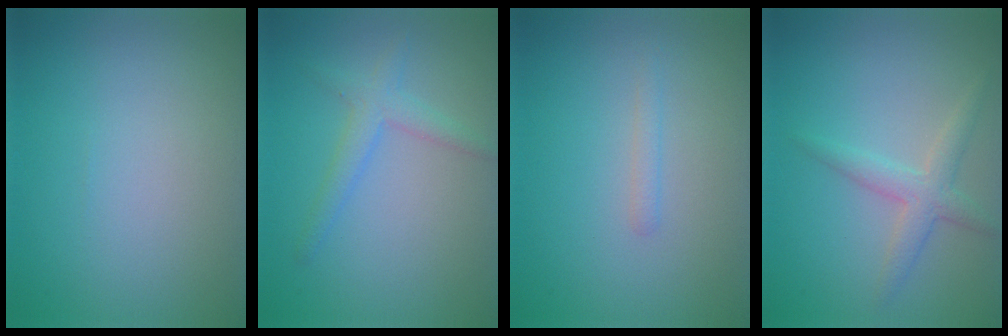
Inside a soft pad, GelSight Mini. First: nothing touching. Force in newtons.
{"total": 2.1, "press": 2.1, "slide": 0.1}
{"total": 0.8, "press": 0.8, "slide": 0.0}
{"total": 2.5, "press": 2.5, "slide": 0.0}